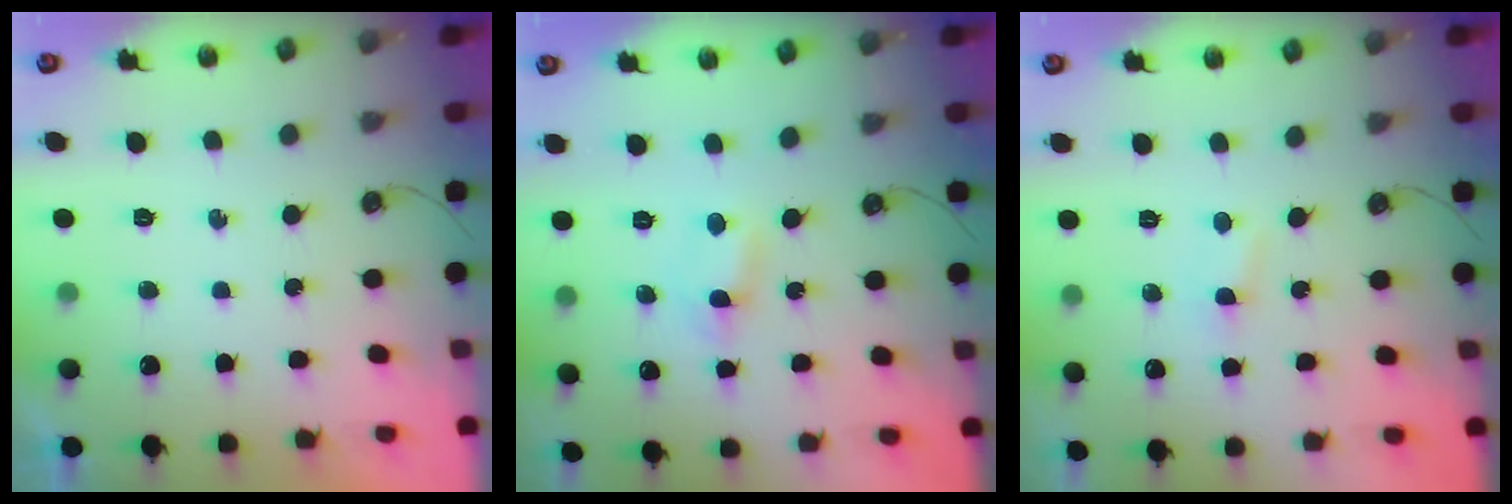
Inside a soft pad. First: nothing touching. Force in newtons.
{"total": 1.6, "press": 1.5, "slide": 0.2}
{"total": 1.5, "press": 1.4, "slide": 0.2}